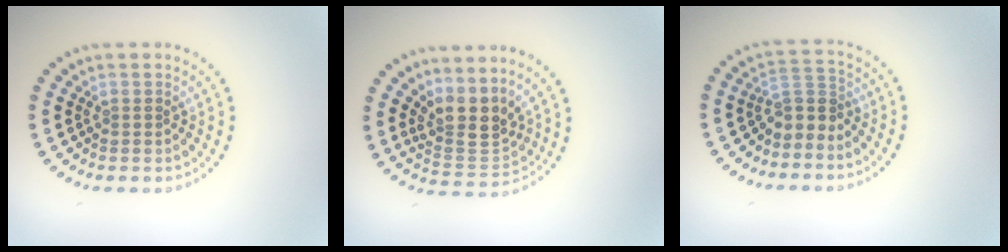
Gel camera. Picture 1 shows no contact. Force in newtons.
{"total": 3.7, "press": 2.9, "slide": 2.3}
{"total": 2.7, "press": 1.9, "slide": 1.9}